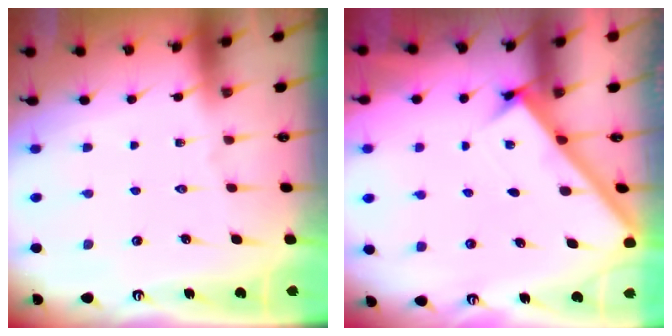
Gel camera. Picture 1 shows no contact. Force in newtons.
{"total": 2.5, "press": 2.5, "slide": 0.3}